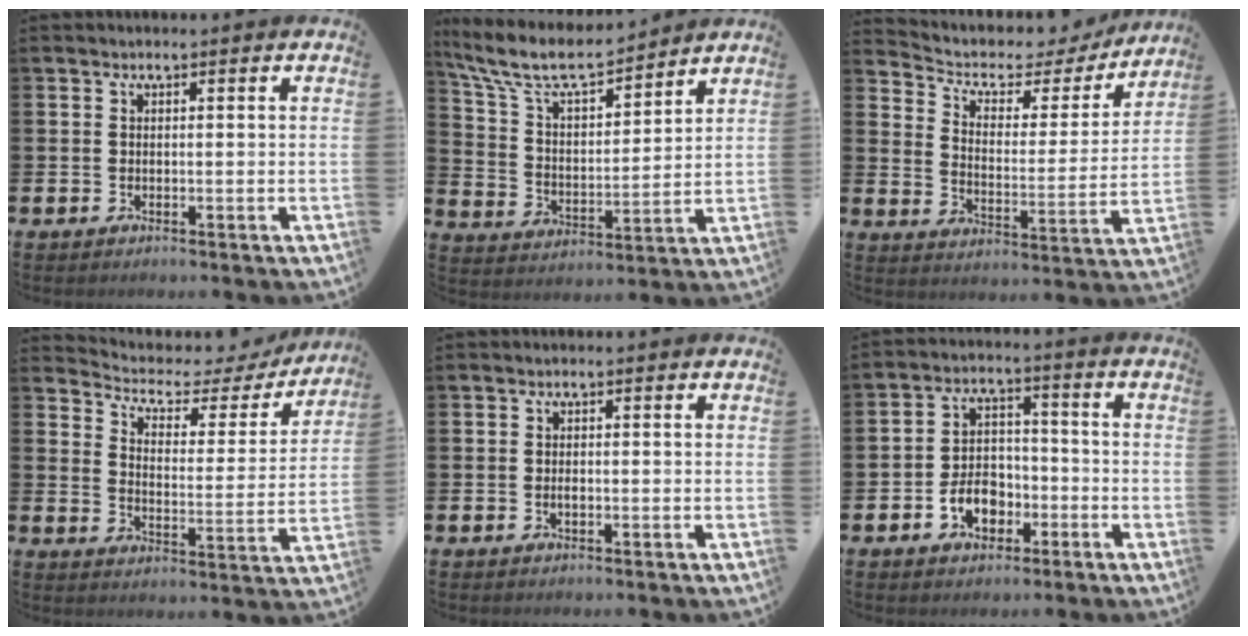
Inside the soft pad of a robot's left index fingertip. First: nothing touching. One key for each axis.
{"total": 9.0, "fx": 8.1, "fy": 2.1, "fz": 3.4, "tx": -0.107, "ty": -0.051, "tz": 0.142}
{"total": 4.4, "fx": 3.6, "fy": 2.3, "fz": 1.0, "tx": -0.044, "ty": -0.034, "tz": 0.051}
{"total": 4.0, "fx": 3.3, "fy": 2.0, "fz": 1.0, "tx": -0.049, "ty": -0.029, "tz": 0.046}
{"total": 0.8, "fx": -0.2, "fy": 0.4, "fz": 0.6, "tx": -0.012, "ty": 0.000, "tz": -0.005}
{"total": 5.7, "fx": -2.6, "fy": 4.1, "fz": 3.0, "tx": -0.045, "ty": 0.007, "tz": -0.051}